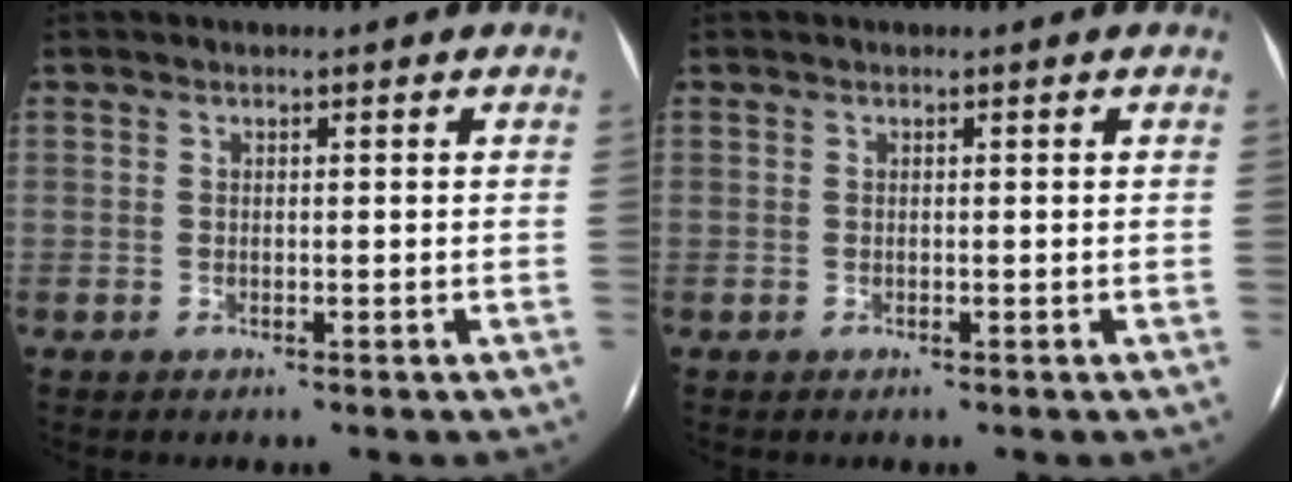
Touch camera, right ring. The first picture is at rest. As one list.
[{"total": 0.0}]